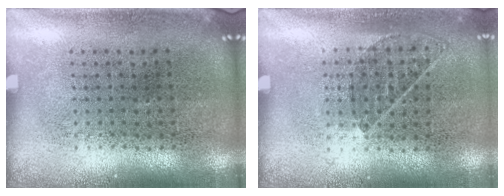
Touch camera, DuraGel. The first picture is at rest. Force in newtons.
{"total": 0.8, "press": 0.6, "slide": 0.5}